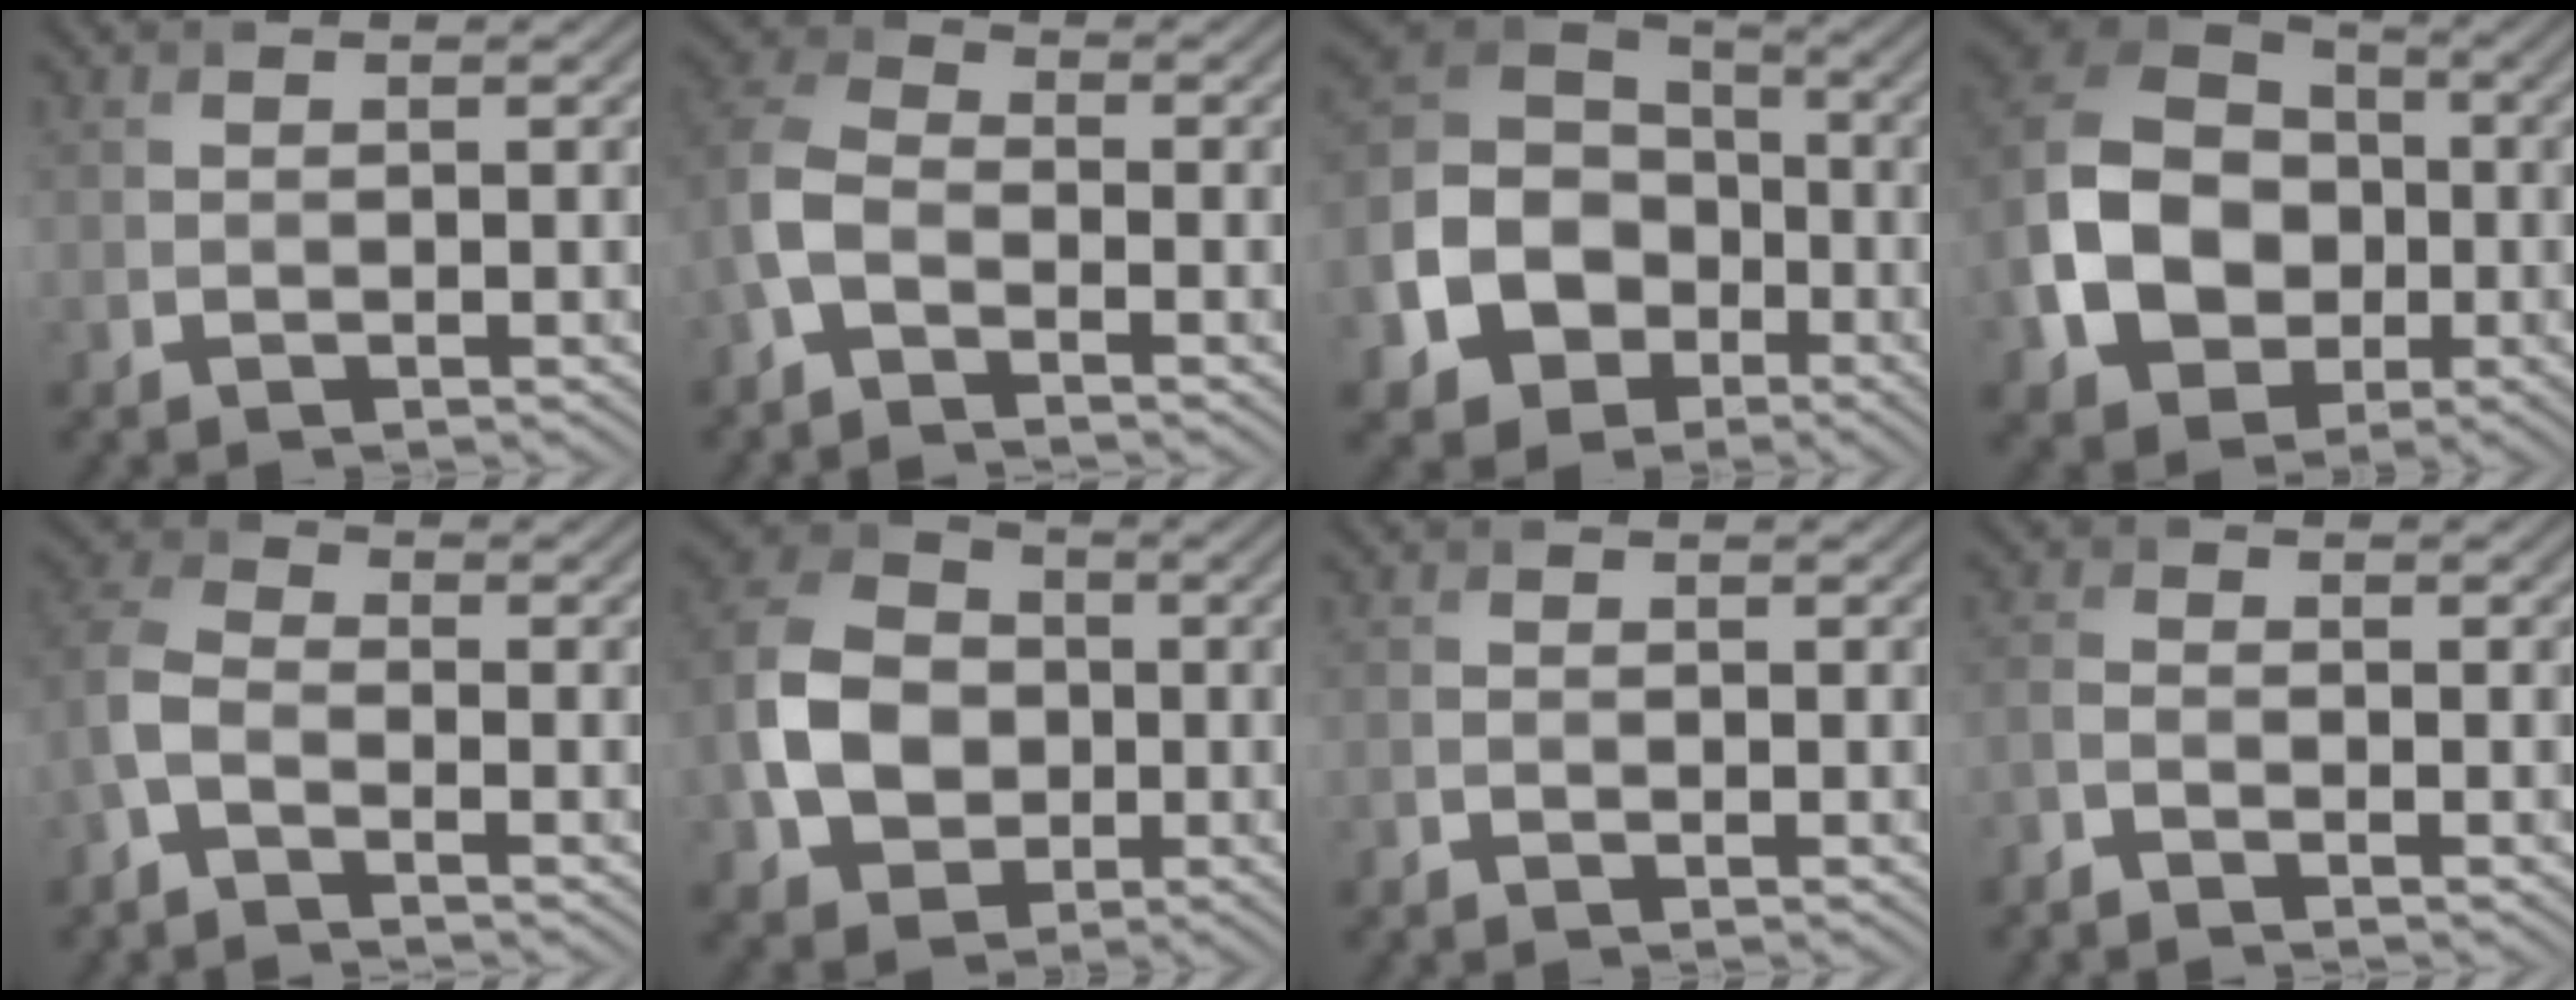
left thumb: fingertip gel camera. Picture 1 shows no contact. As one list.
[{"total": 5.9, "force": [-2.7, 3.4, 3.9], "torque": [-0.100, 0.010, -0.073]}, {"total": 15.4, "force": [-5.4, 12.2, 7.6], "torque": [-0.210, -0.036, -0.120]}, {"total": 14.3, "force": [-2.7, 10.9, 8.8], "torque": [-0.217, -0.009, -0.058]}, {"total": 4.8, "force": [-2.6, 2.4, 3.3], "torque": [-0.085, 0.008, -0.070]}, {"total": 10.8, "force": [-1.7, 8.4, 6.5], "torque": [-0.153, 0.010, -0.045]}, {"total": 0.9, "force": [-0.8, 0.4, 0.3], "torque": [-0.003, 0.000, -0.019]}, {"total": 2.3, "force": [-2.0, 0.7, 1.0], "torque": [-0.022, 0.002, -0.050]}]